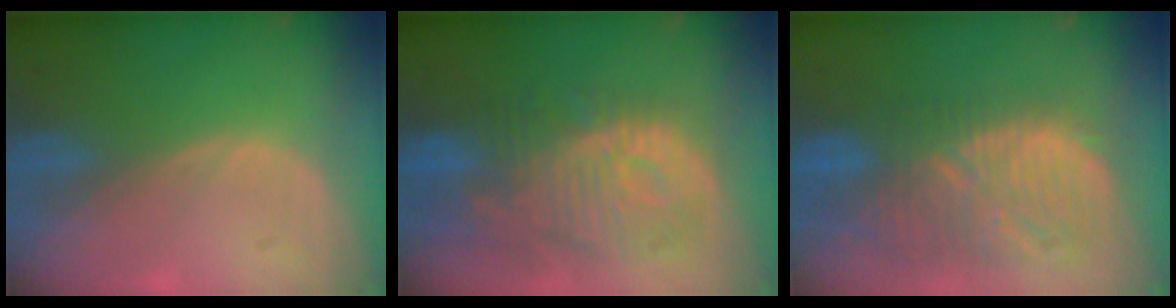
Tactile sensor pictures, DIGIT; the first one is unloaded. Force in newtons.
{"total": 12.2, "press": 11.0, "slide": 5.3}
{"total": 12.8, "press": 11.3, "slide": 6.2}